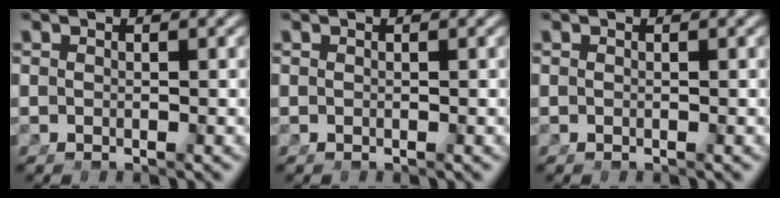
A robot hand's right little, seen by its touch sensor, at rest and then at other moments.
{"total": 0.0}
{"total": 0.0}